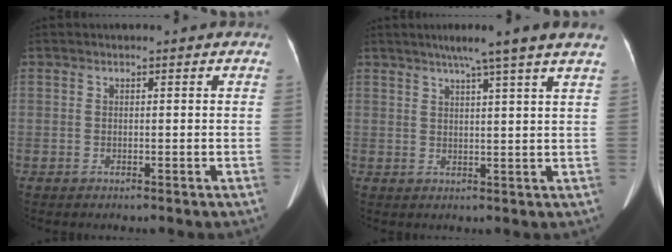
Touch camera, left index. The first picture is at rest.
{"total": 8.1, "force": [6.0, -1.4, 5.2], "torque": [-0.073, 0.012, 0.073]}